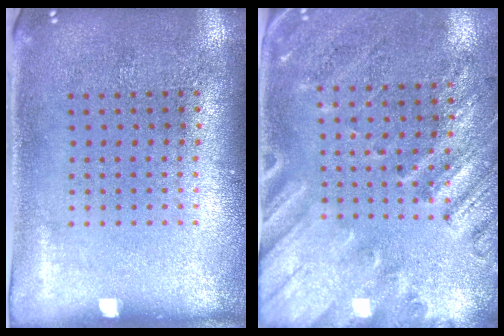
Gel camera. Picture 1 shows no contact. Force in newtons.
{"total": 2.5, "press": 2.0, "slide": 1.6}